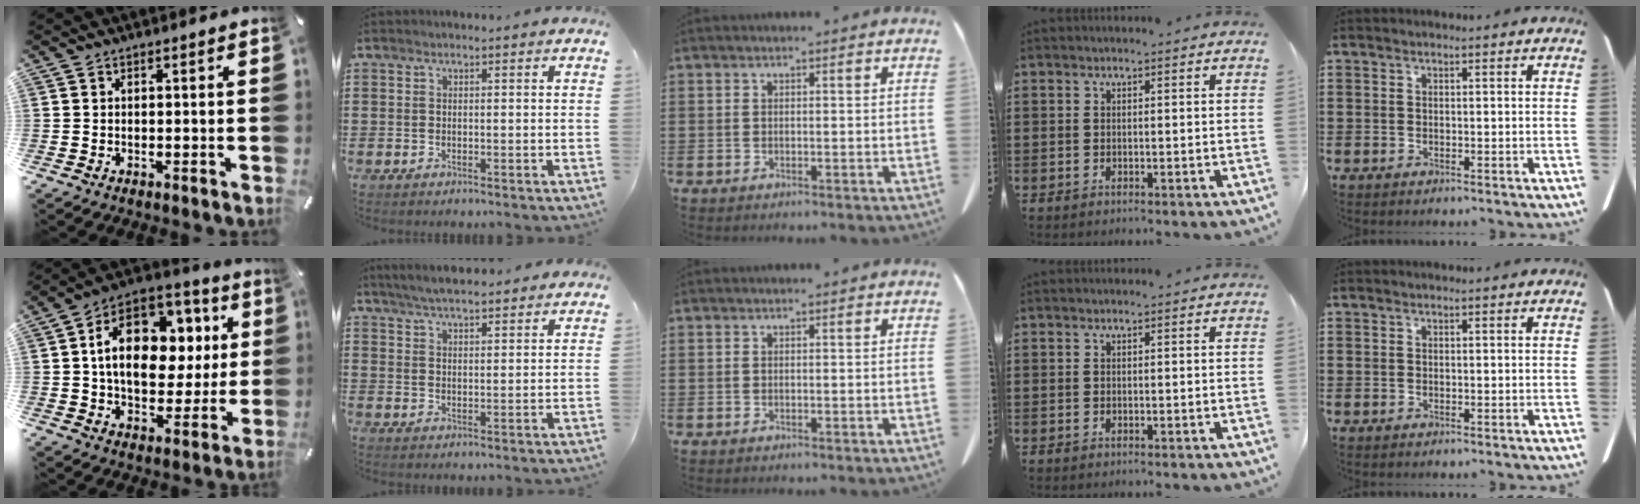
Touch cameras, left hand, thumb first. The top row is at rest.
{"thumb": {"total": 18.2, "force": [4.1, 12.8, 12.4], "torque": [-0.188, -0.010, 0.075]}, "index": {"total": 4.9, "force": [4.7, 0.3, 1.4], "torque": [-0.041, -0.011, 0.086]}}